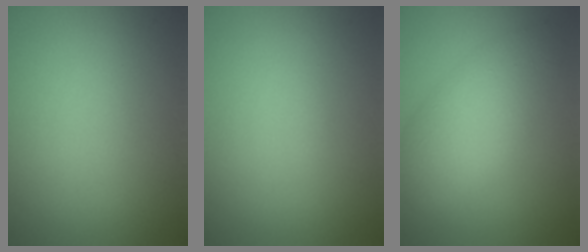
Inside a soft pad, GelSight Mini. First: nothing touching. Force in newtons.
{"total": 0.0}
{"total": 5.1, "press": 5.1, "slide": 0.2}